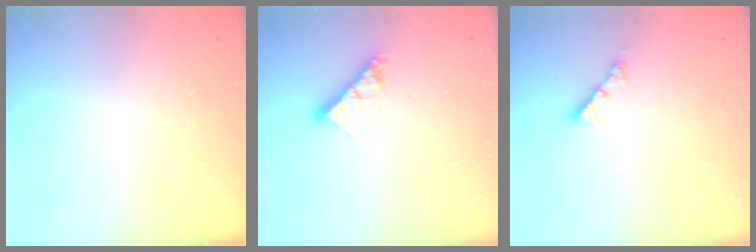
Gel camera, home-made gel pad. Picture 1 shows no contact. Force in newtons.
{"total": 8.8, "press": 8.7, "slide": 0.8}
{"total": 2.4, "press": 2.4, "slide": 0.3}